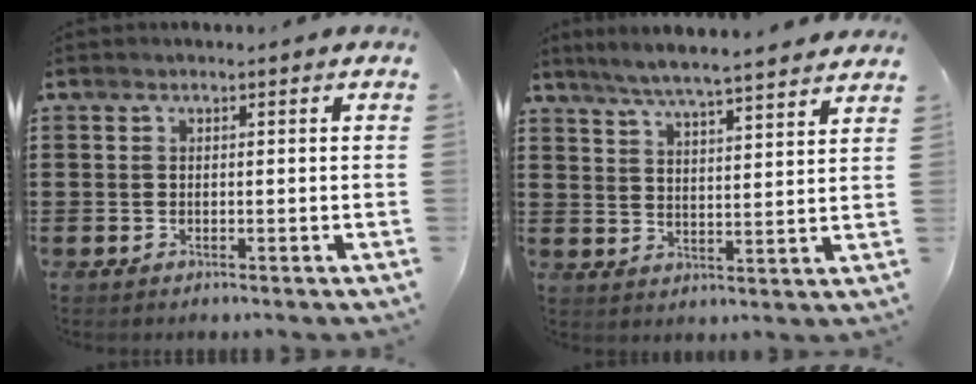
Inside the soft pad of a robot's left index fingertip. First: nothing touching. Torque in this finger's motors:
{"motor_torque": [1.53, -0.60, 0.29, 0.13]}